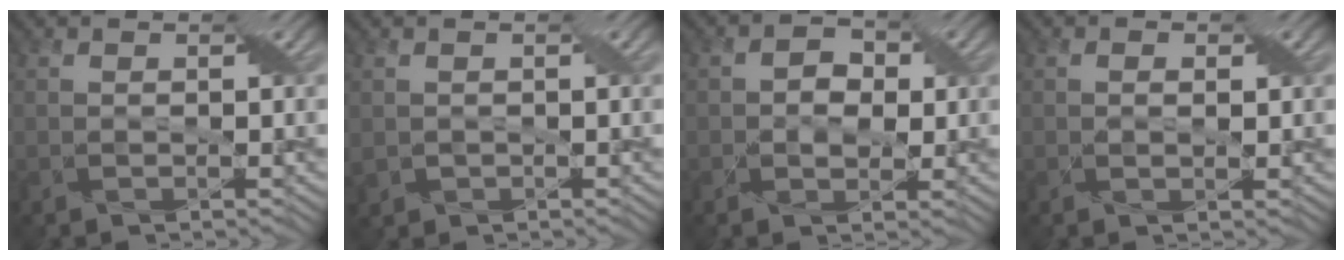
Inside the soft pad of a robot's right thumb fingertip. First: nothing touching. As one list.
[{"total": 1.3, "force": [0.1, 1.3, 0.3], "torque": [-0.018, -0.004, 0.003]}, {"total": 3.6, "force": [0.0, 2.7, 2.5], "torque": [-0.043, 0.002, -0.005]}, {"total": 1.5, "force": [0.2, 0.8, 1.3], "torque": [-0.020, -0.002, 0.006]}]